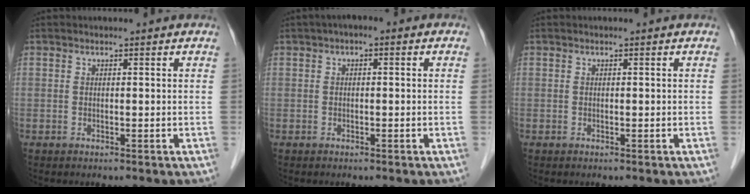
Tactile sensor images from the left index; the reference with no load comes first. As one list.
[{"total": 1.6, "force": [0.3, 0.8, 1.4], "torque": [-0.018, 0.008, -0.003]}, {"total": 0.0}]